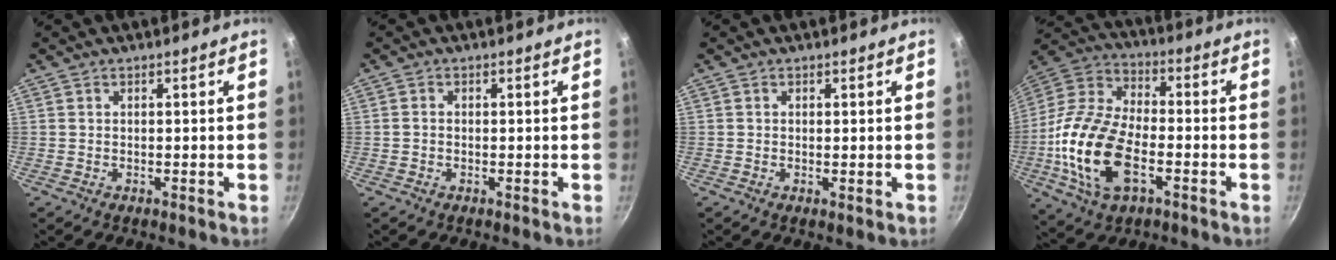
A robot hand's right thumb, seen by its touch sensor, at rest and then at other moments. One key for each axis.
{"total": 0.9, "fx": -0.3, "fy": 0.8, "fz": 0.5, "tx": -0.009, "ty": 0.003, "tz": -0.006}
{"total": 0.6, "fx": 0.2, "fy": 0.3, "fz": 0.5, "tx": -0.009, "ty": -0.003, "tz": 0.000}
{"total": 19.9, "fx": -5.1, "fy": 10.8, "fz": 16.0, "tx": -0.314, "ty": 0.028, "tz": -0.108}